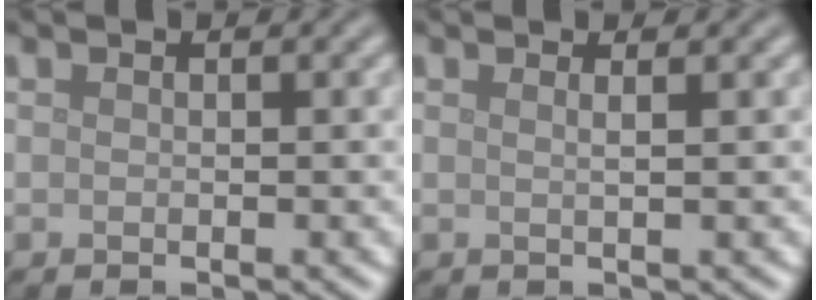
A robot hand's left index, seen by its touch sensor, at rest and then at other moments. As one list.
[{"total": 1.6, "force": [0.7, 0.7, 1.2], "torque": [-0.006, 0.000, -0.011]}]